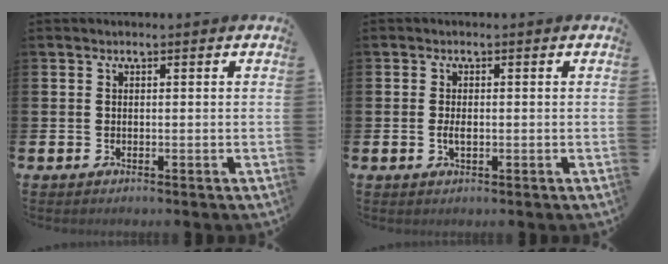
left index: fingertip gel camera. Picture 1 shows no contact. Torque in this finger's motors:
{"motor_torque": [0.23, -0.02, 0.04, 0.04]}